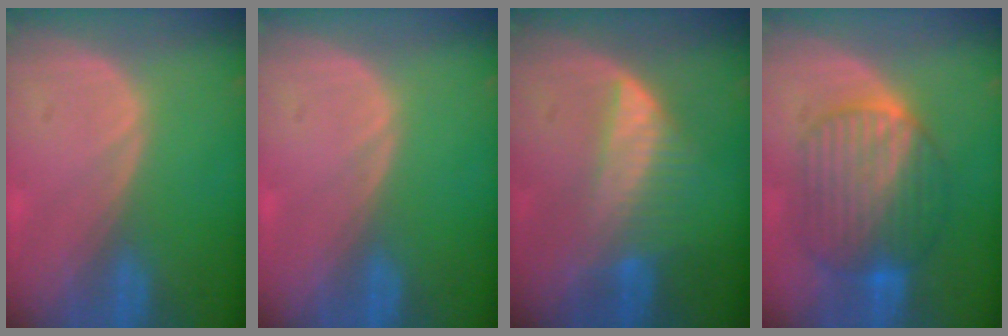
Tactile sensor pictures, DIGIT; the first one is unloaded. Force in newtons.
{"total": 0.0}
{"total": 6.5, "press": 5.8, "slide": 2.9}
{"total": 9.7, "press": 9.7, "slide": 0.6}